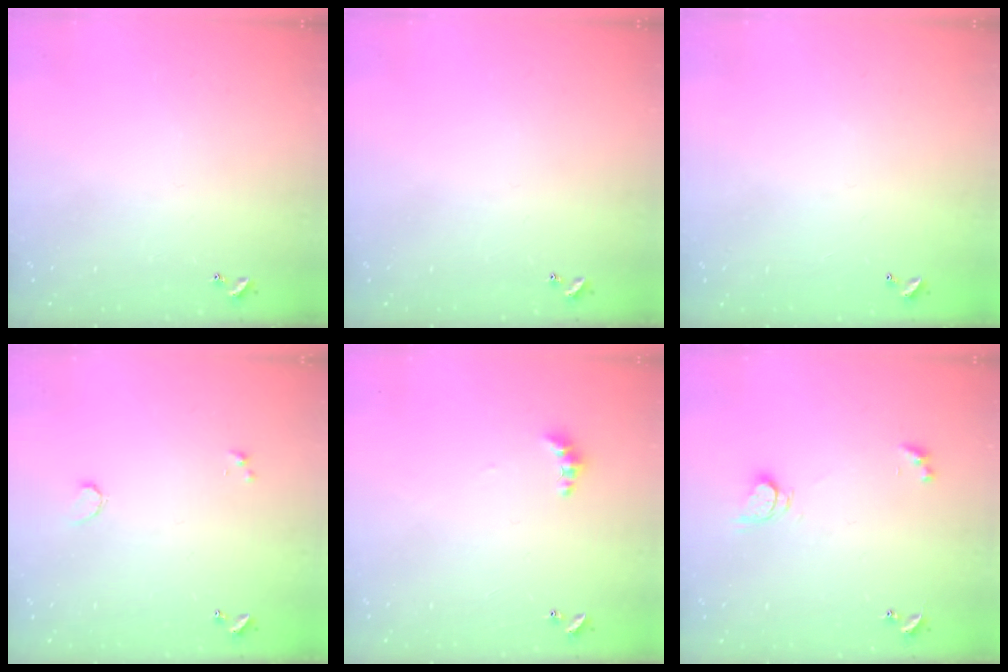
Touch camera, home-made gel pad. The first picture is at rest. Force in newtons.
{"total": 0.0}
{"total": 3.0, "press": 3.0, "slide": 0.1}
{"total": 1.4, "press": 1.3, "slide": 0.2}
{"total": 4.4, "press": 4.4, "slide": 0.9}
{"total": 2.5, "press": 2.5, "slide": 0.4}